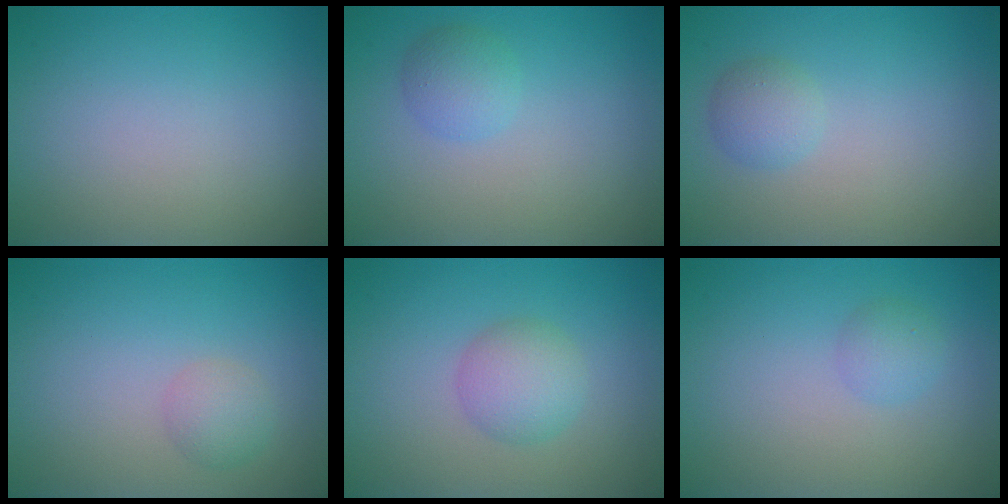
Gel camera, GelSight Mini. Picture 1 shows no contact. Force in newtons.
{"total": 2.0, "press": 2.0, "slide": 0.1}
{"total": 1.7, "press": 1.7, "slide": 0.0}
{"total": 1.7, "press": 1.7, "slide": 0.1}
{"total": 2.9, "press": 2.9, "slide": 0.1}
{"total": 1.5, "press": 1.5, "slide": 0.0}